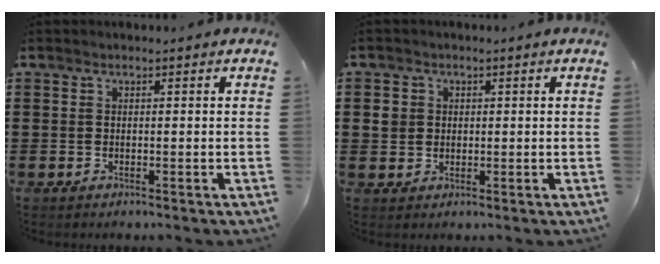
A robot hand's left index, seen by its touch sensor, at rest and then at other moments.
{"total": 2.1, "force": [0.4, 2.0, 0.4], "torque": [-0.016, 0.010, 0.005]}